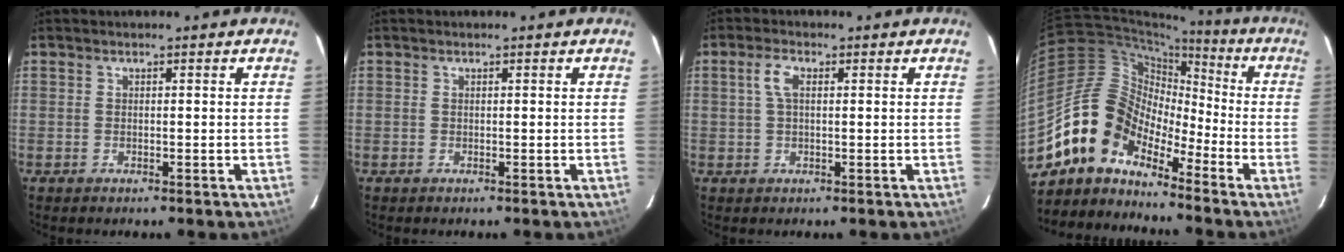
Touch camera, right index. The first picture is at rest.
{"total": 0.0}
{"total": 3.2, "force": [0.8, 1.4, 2.8], "torque": [-0.058, 0.008, 0.016]}
{"total": 11.4, "force": [-8.9, 6.1, 3.8], "torque": [-0.066, 0.036, -0.187]}